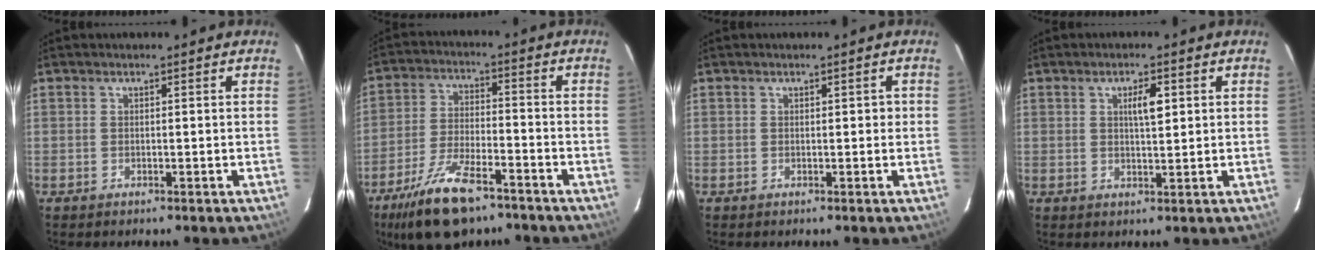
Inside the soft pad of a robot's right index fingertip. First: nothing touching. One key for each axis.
{"total": 12.2, "fx": -8.5, "fy": 3.3, "fz": 8.2, "tx": -0.163, "ty": -0.021, "tz": -0.151}
{"total": 0.9, "fx": 0.1, "fy": 0.5, "fz": 0.7, "tx": -0.009, "ty": 0.012, "tz": 0.004}
{"total": 3.4, "fx": 1.1, "fy": 0.7, "fz": 3.2, "tx": -0.054, "ty": 0.003, "tz": 0.019}